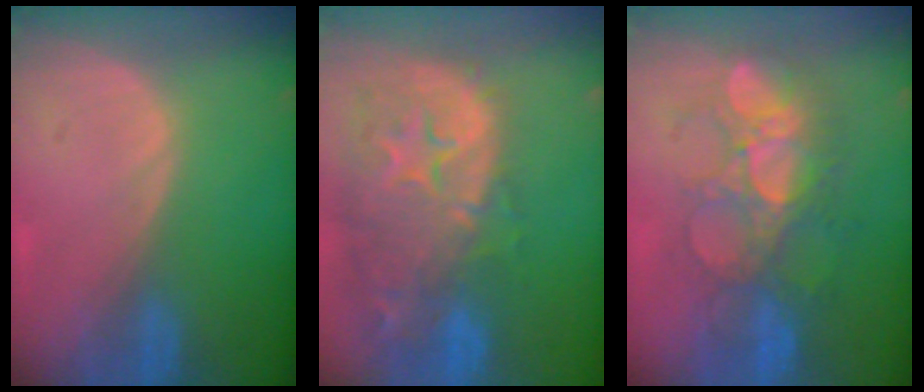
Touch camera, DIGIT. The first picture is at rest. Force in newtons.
{"total": 14.7, "press": 11.8, "slide": 8.8}
{"total": 9.1, "press": 8.9, "slide": 1.9}